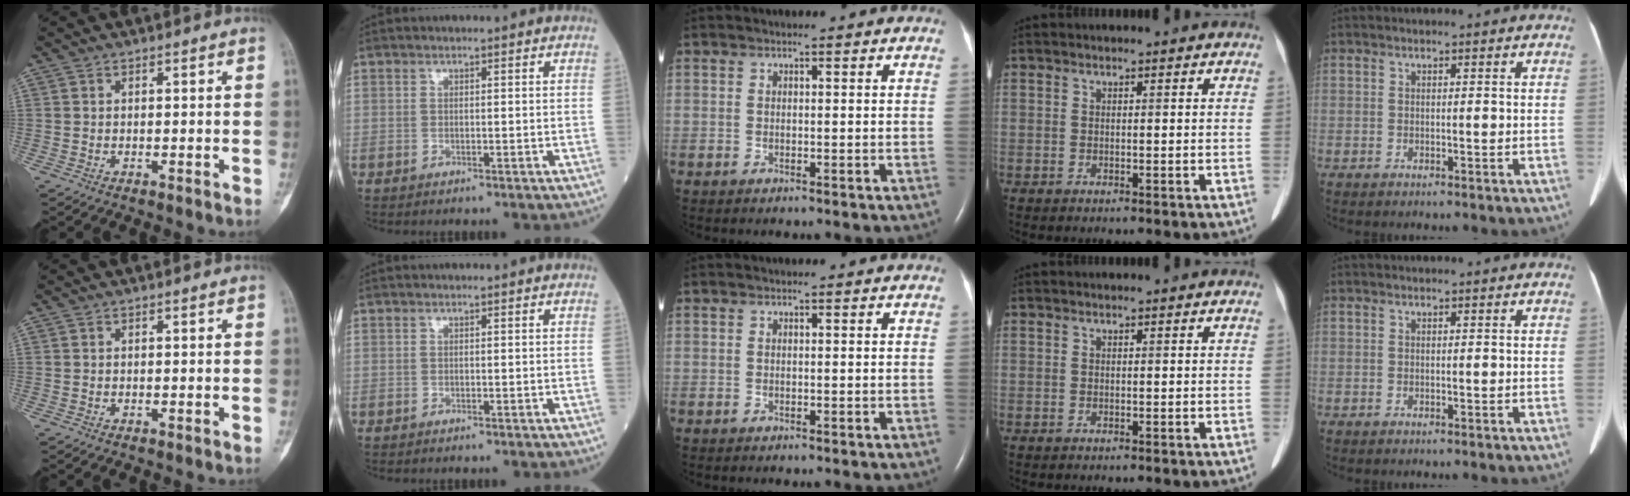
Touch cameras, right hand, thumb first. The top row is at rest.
{}